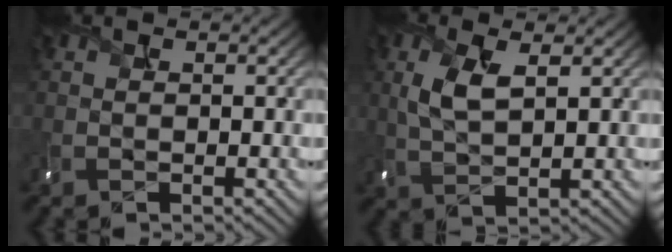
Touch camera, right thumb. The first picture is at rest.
{"total": 4.4, "force": [1.5, 1.8, 3.7], "torque": [-0.093, 0.001, 0.033]}